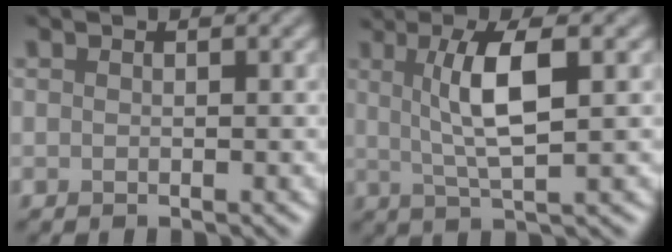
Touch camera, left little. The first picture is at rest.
{"total": 5.2, "force": [1.2, 1.1, 4.9], "torque": [-0.094, 0.005, 0.025]}